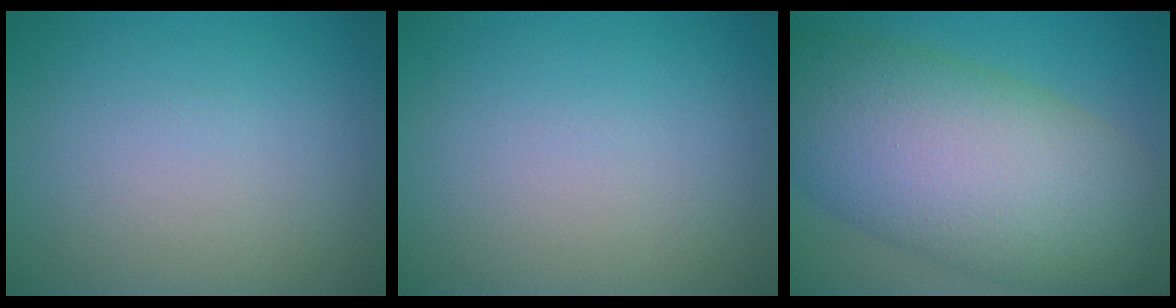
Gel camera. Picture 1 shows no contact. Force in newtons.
{"total": 0.0}
{"total": 14.3, "press": 14.3, "slide": 0.5}